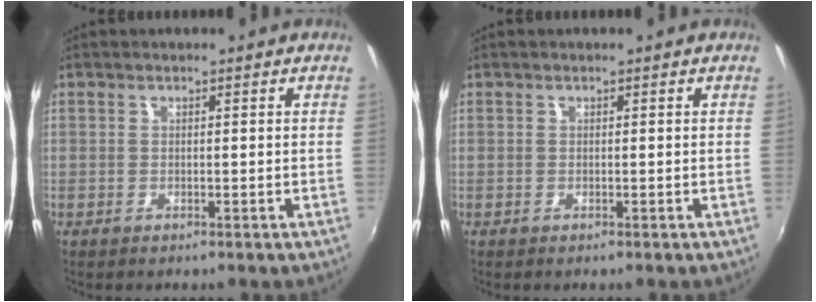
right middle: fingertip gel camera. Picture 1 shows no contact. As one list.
[{"total": 0.0}]